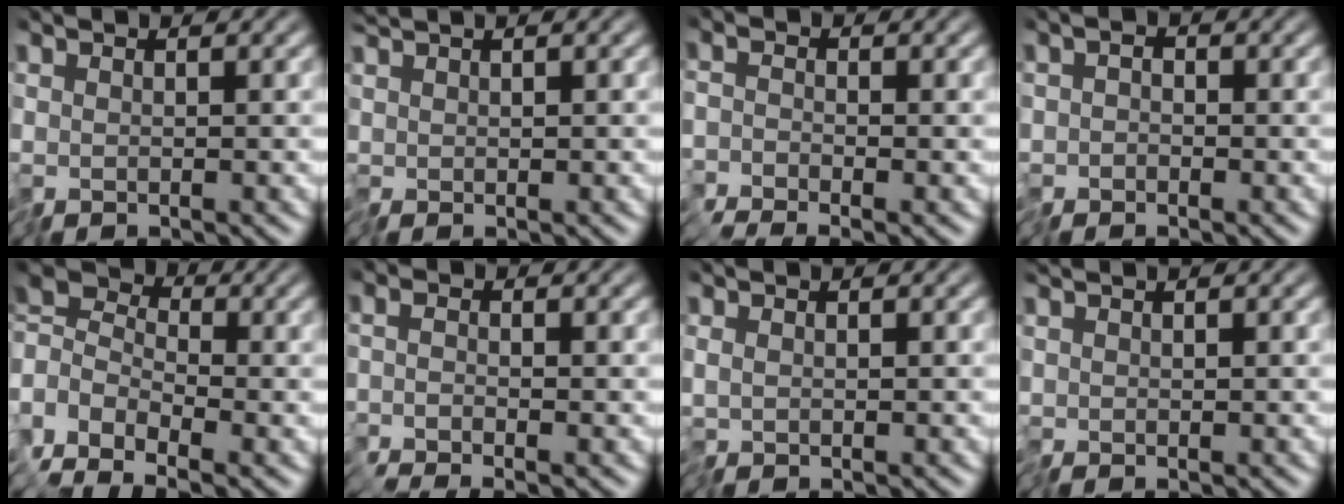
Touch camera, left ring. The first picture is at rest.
{"total": 0.9, "force": [0.7, 0.4, 0.4], "torque": [-0.012, 0.006, 0.014]}
{"total": 0.8, "force": [-0.7, -0.1, -0.1], "torque": [0.002, -0.004, -0.020]}
{"total": 1.8, "force": [-0.8, 1.3, 1.0], "torque": [-0.020, -0.003, -0.023]}
{"total": 3.7, "force": [-2.9, 1.9, 1.4], "torque": [-0.031, 0.008, -0.079]}
{"total": 0.6, "force": [-0.5, -0.2, 0.2], "torque": [-0.007, 0.000, -0.012]}
{"total": 0.6, "force": [0.1, 0.3, 0.5], "torque": [-0.011, 0.003, 0.000]}
{"total": 0.5, "force": [0.4, 0.3, 0.1], "torque": [-0.006, 0.004, 0.007]}